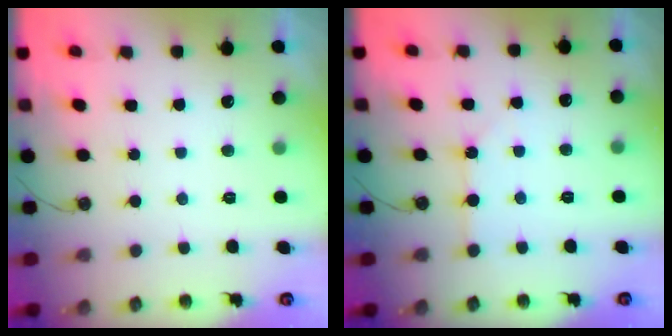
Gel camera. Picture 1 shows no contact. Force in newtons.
{"total": 1.5, "press": 1.5, "slide": 0.3}